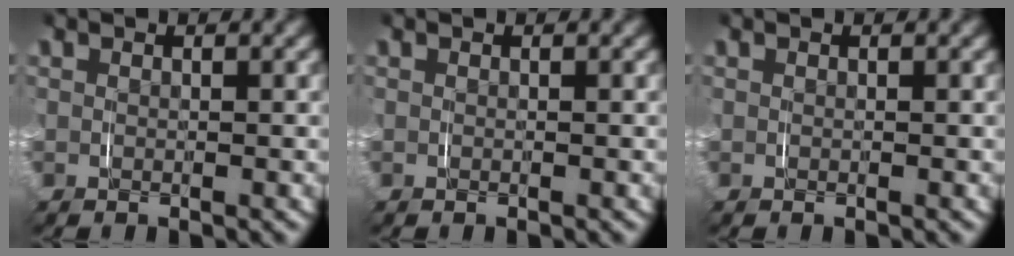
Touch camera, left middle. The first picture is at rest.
{"total": 0.0}
{"total": 0.0}